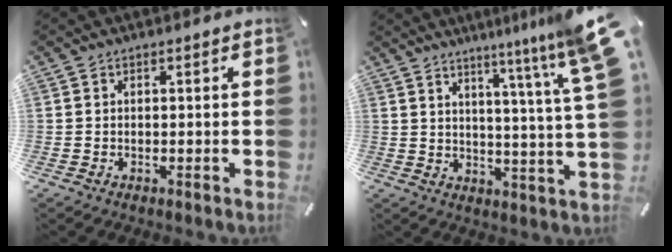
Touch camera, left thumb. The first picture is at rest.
{"total": 12.7, "force": [7.9, -1.2, 9.8], "torque": [-0.158, -0.055, 0.115]}